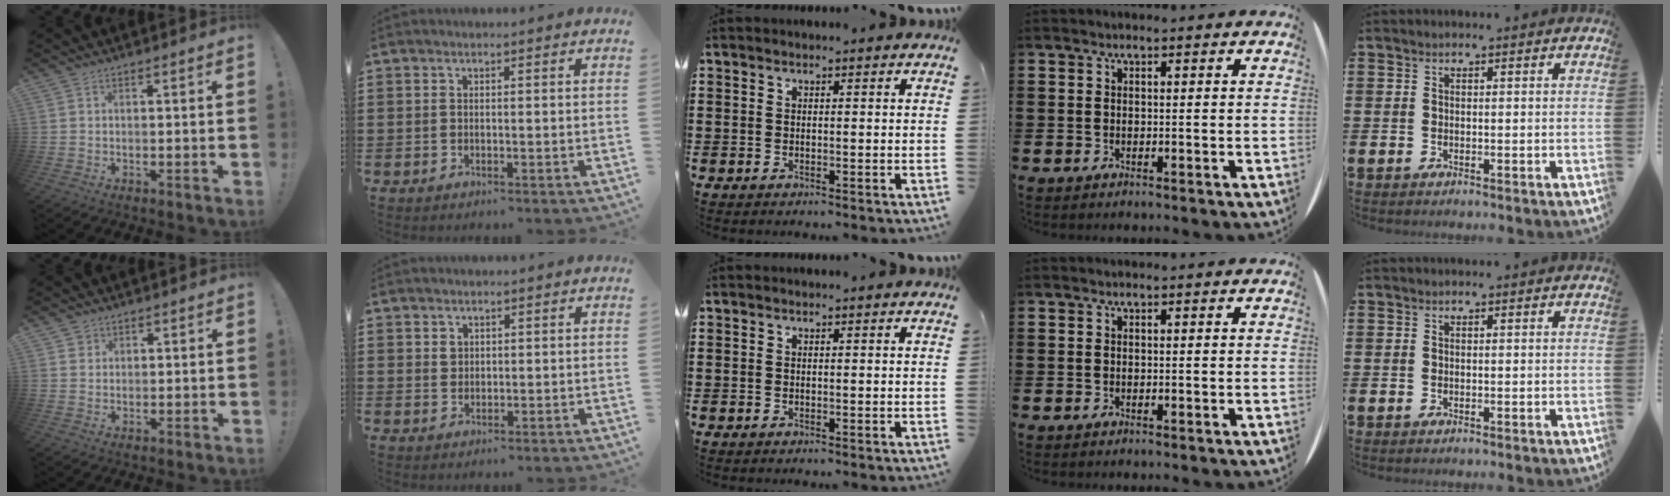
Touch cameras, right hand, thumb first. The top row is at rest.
{"thumb": {"total": 1.9, "force": [1.2, 1.4, 0.1], "torque": [0.000, -0.005, 0.021]}, "index": {"total": 1.3, "force": [0.7, 1.0, 0.4], "torque": [-0.010, 0.002, 0.015]}}